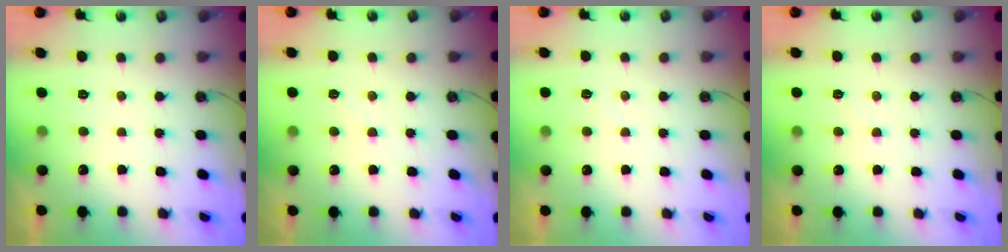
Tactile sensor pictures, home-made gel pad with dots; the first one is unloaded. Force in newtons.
{"total": 2.4, "press": 2.4, "slide": 0.4}
{"total": 2.8, "press": 2.8, "slide": 0.3}
{"total": 4.6, "press": 4.5, "slide": 0.6}